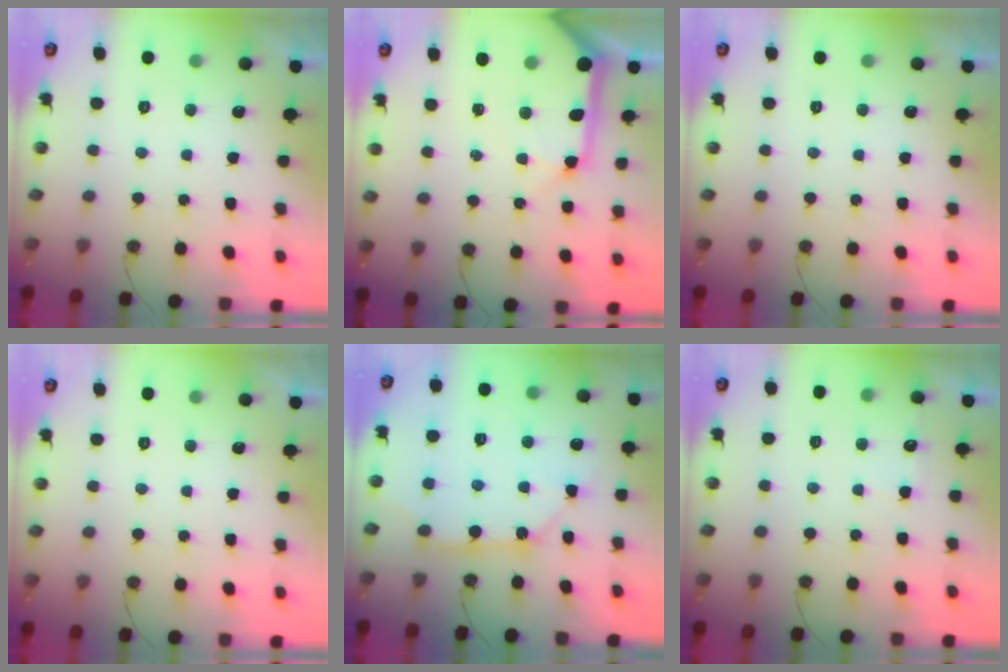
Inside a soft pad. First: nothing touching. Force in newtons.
{"total": 15.3, "press": 15.1, "slide": 2.5}
{"total": 0.0}
{"total": 0.0}
{"total": 12.6, "press": 12.5, "slide": 1.1}
{"total": 4.4, "press": 4.4, "slide": 0.4}